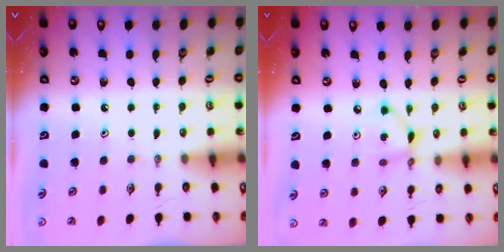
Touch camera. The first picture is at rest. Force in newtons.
{"total": 4.5, "press": 4.5, "slide": 0.2}